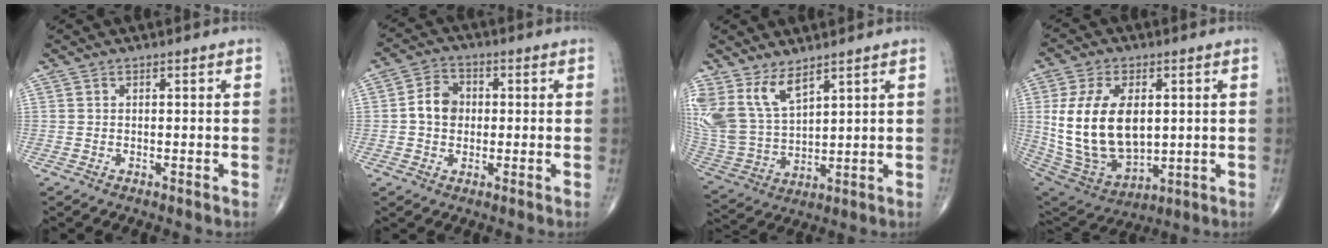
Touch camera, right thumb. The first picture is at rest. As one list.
[{"total": 6.1, "force": [-0.1, 5.0, 3.6], "torque": [-0.047, 0.016, -0.009]}, {"total": 11.8, "force": [7.4, 5.5, 7.3], "torque": [-0.146, -0.034, 0.173]}, {"total": 19.9, "force": [2.0, 12.1, 15.7], "torque": [-0.288, -0.016, 0.059]}]